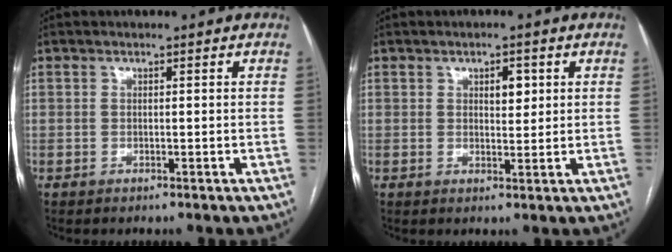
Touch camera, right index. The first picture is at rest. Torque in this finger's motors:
{"motor_torque": [0.02, 0.02, 0.04, 0.02]}